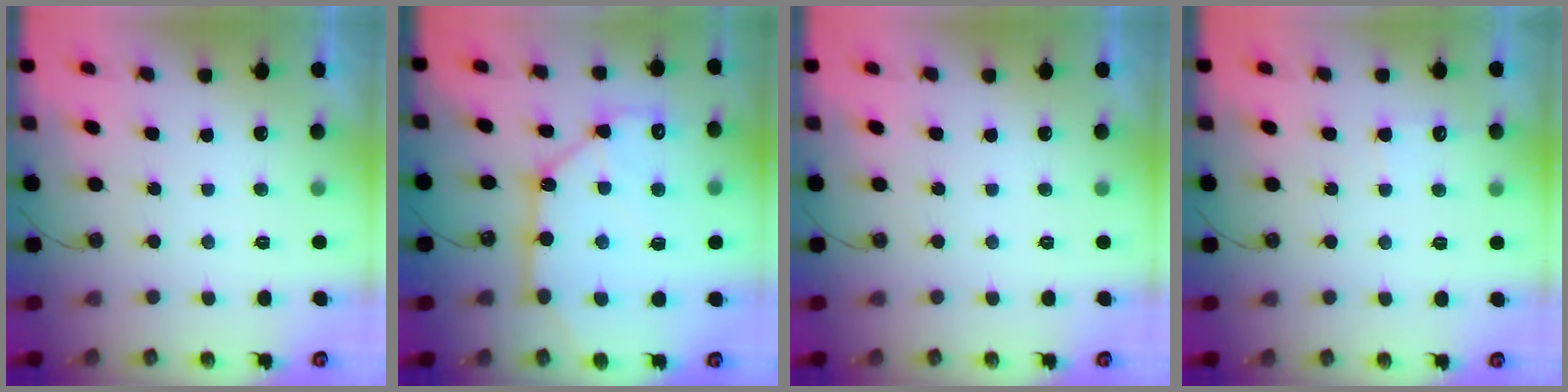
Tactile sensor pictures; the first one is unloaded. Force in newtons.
{"total": 14.4, "press": 14.4, "slide": 1.0}
{"total": 0.0}
{"total": 4.4, "press": 4.4, "slide": 0.4}